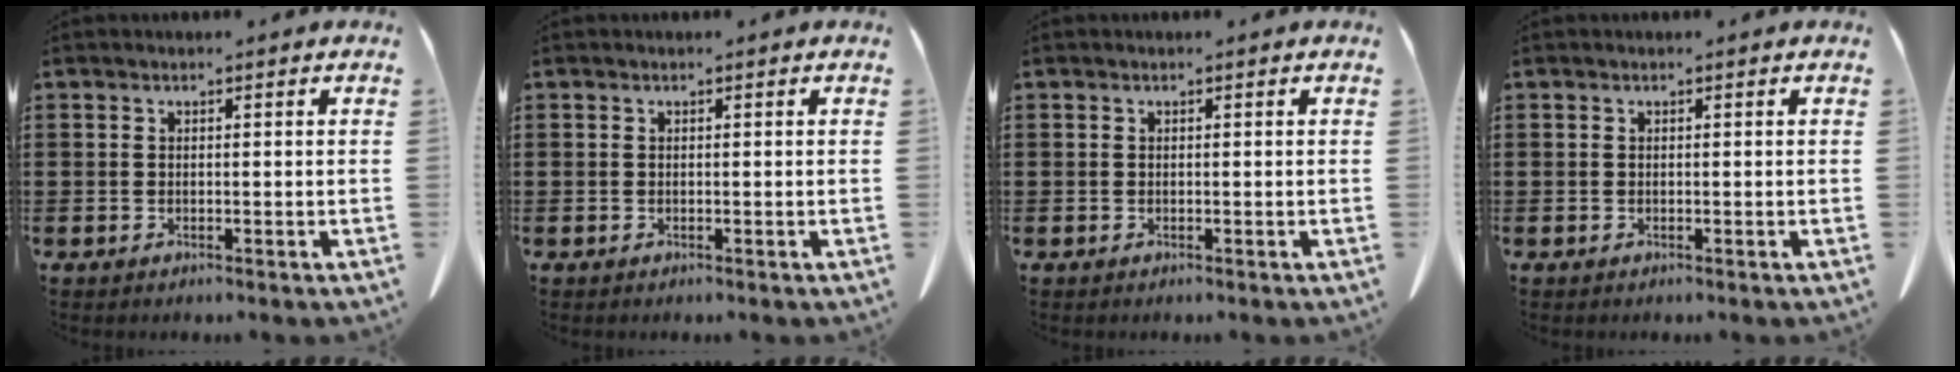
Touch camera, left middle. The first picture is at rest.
{"total": 0.0}
{"total": 0.0}
{"total": 0.0}